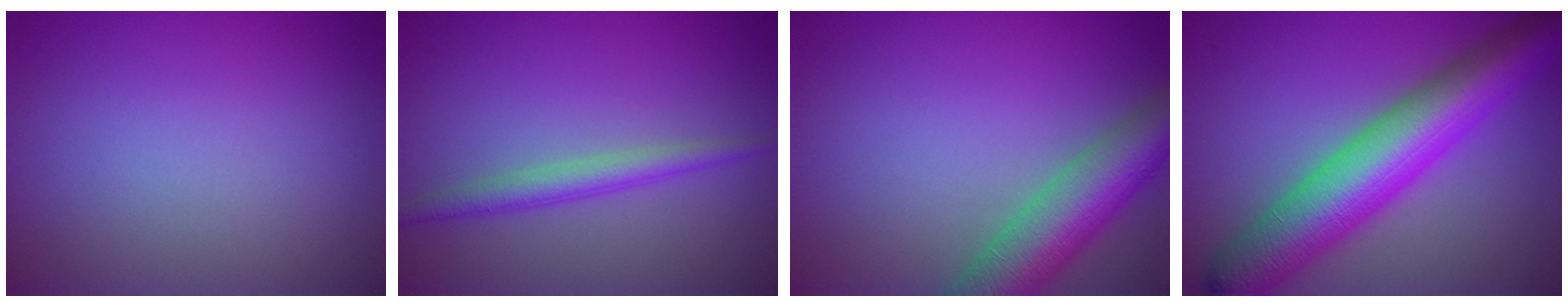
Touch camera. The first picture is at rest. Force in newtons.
{"total": 2.3, "press": 2.3, "slide": 0.1}
{"total": 7.8, "press": 7.8, "slide": 0.4}
{"total": 10.5, "press": 10.5, "slide": 0.2}